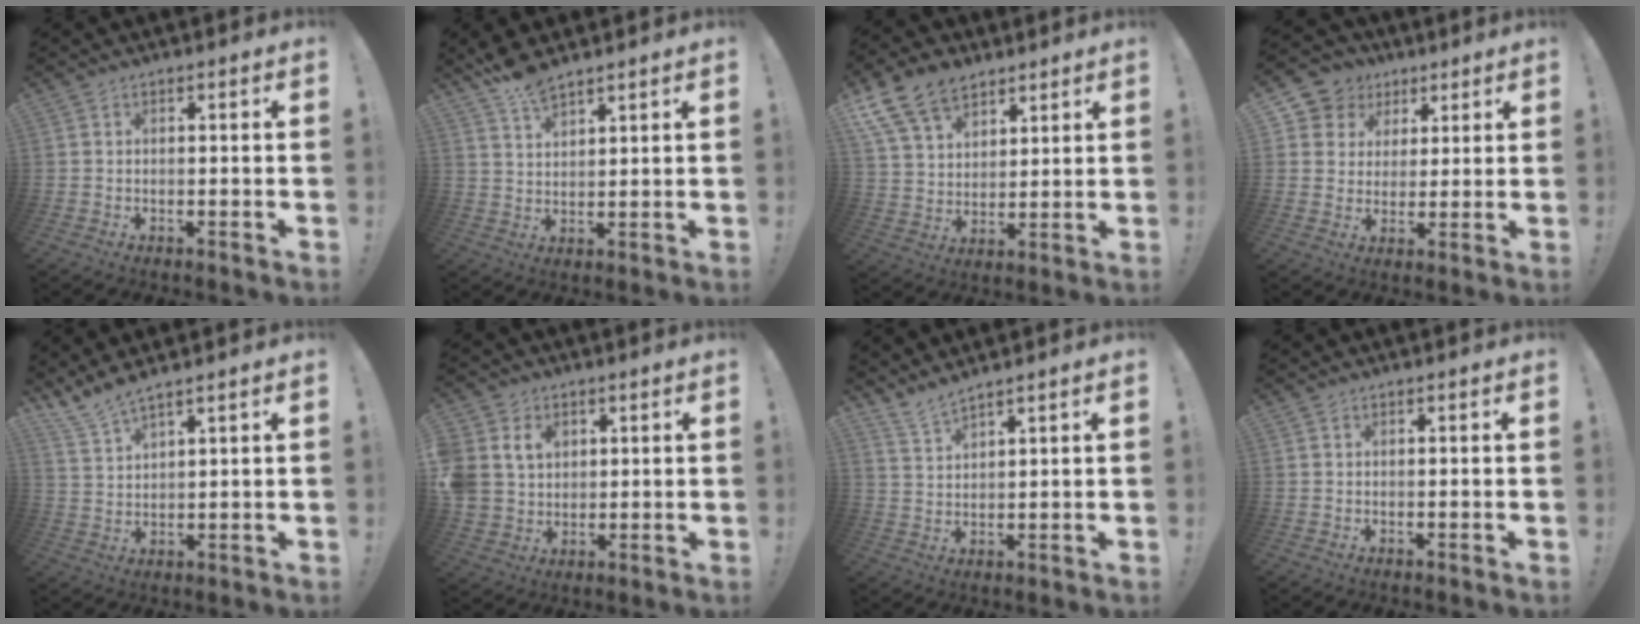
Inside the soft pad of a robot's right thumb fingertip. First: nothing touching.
{"total": 6.4, "force": [5.4, 1.6, 3.1], "torque": [-0.058, -0.032, 0.100]}
{"total": 14.6, "force": [9.4, 9.2, 6.3], "torque": [-0.116, -0.050, 0.183]}
{"total": 8.6, "force": [3.5, 7.7, 1.7], "torque": [-0.026, -0.019, 0.074]}
{"total": 5.7, "force": [5.2, 0.4, 2.3], "torque": [-0.062, -0.027, 0.100]}
{"total": 10.4, "force": [4.1, 8.4, 4.4], "torque": [-0.091, -0.015, 0.084]}
{"total": 4.9, "force": [4.6, 0.5, 1.8], "torque": [-0.043, -0.026, 0.086]}
{"total": 0.0}